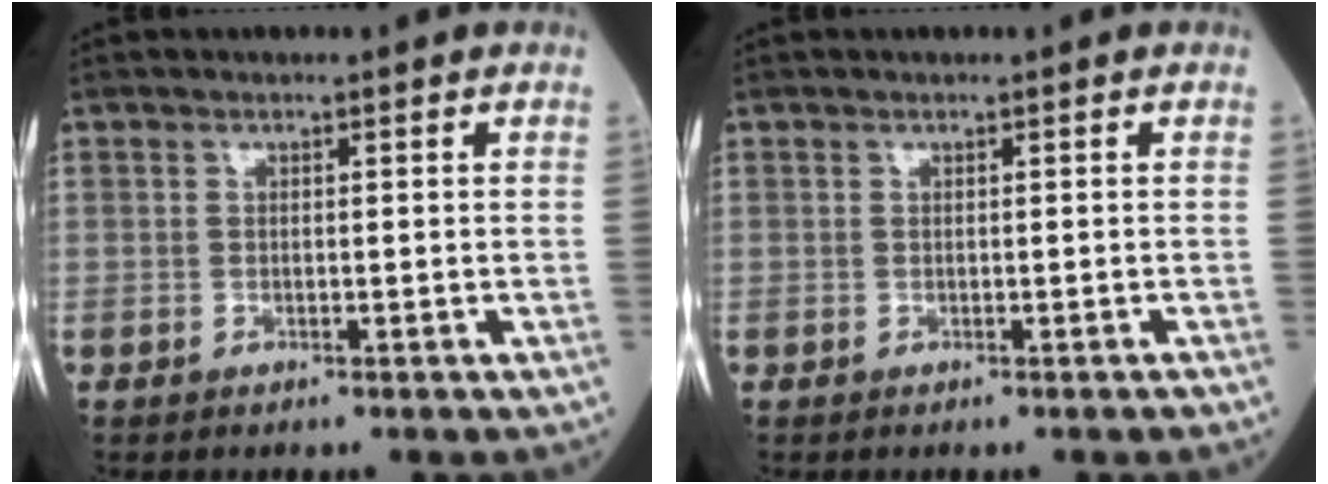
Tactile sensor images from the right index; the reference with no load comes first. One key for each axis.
{"total": 0.0}